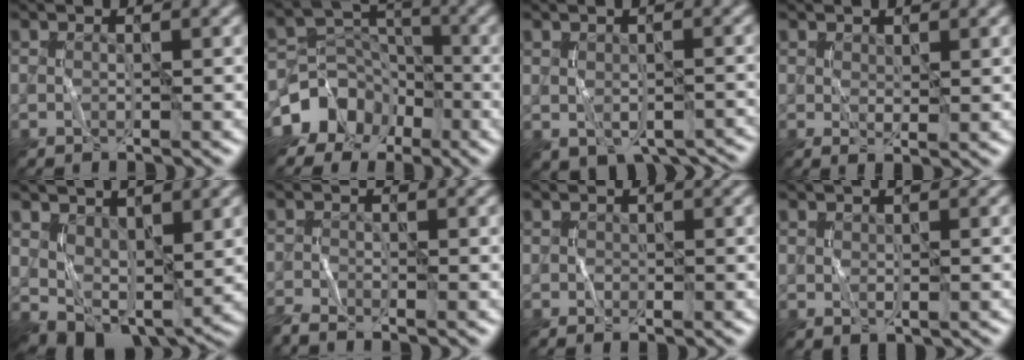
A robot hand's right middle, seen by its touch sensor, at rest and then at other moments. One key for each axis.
{"total": 8.5, "fx": -5.2, "fy": 6.5, "fz": 1.7, "tx": -0.009, "ty": -0.008, "tz": -0.102}
{"total": 3.0, "fx": -1.2, "fy": 1.9, "fz": 2.0, "tx": -0.036, "ty": -0.020, "tz": -0.001}
{"total": 1.3, "fx": 0.5, "fy": 0.5, "fz": 1.1, "tx": -0.024, "ty": -0.007, "tz": 0.018}
{"total": 4.9, "fx": 1.1, "fy": 3.1, "fz": 3.7, "tx": -0.074, "ty": -0.015, "tz": 0.030}
{"total": 1.7, "fx": -1.6, "fy": 0.0, "fz": 0.7, "tx": -0.018, "ty": -0.007, "tz": -0.033}
{"total": 0.5, "fx": -0.2, "fy": 0.4, "fz": 0.3, "tx": -0.006, "ty": -0.003, "tz": 0.001}
{"total": 0.8, "fx": 0.2, "fy": 0.4, "fz": 0.6, "tx": -0.016, "ty": -0.006, "tz": 0.013}